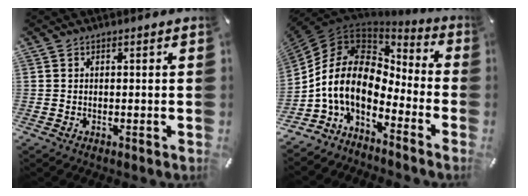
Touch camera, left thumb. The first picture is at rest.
{"total": 13.9, "force": [-3.2, 8.9, 10.2], "torque": [-0.240, 0.003, -0.067]}